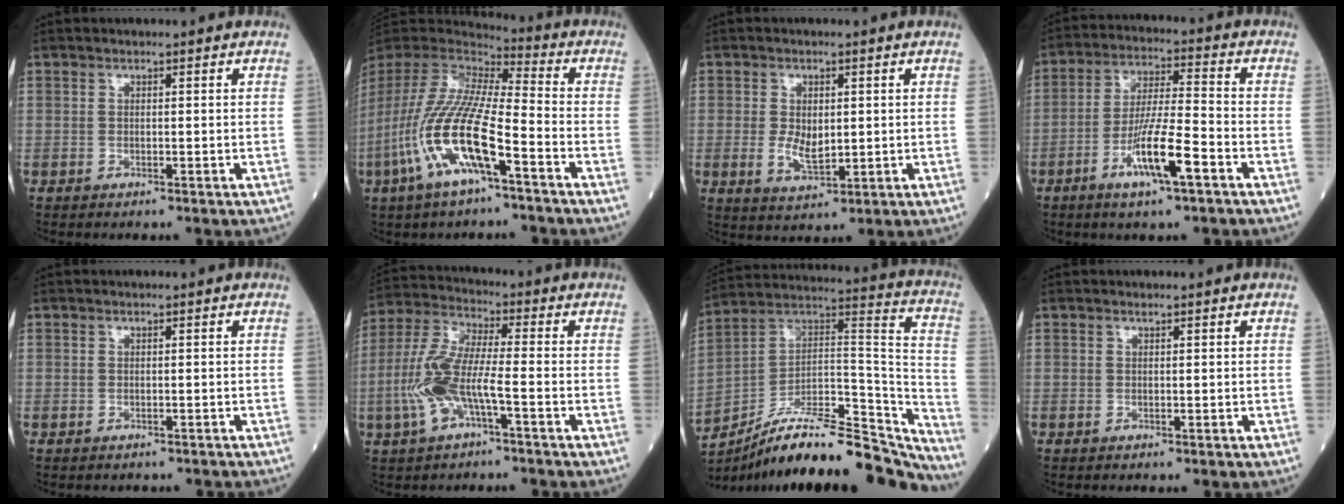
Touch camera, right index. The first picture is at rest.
{"total": 17.5, "force": [-7.2, 3.2, 15.6], "torque": [-0.346, -0.024, -0.139]}
{"total": 4.8, "force": [0.0, 2.4, 4.2], "torque": [-0.074, -0.006, 0.007]}
{"total": 10.3, "force": [-4.7, 0.8, 9.1], "torque": [-0.172, -0.007, -0.087]}
{"total": 1.6, "force": [-1.4, 0.7, 0.2], "torque": [-0.006, 0.000, -0.018]}
{"total": 10.2, "force": [-3.2, 2.2, 9.5], "torque": [-0.221, 0.010, -0.063]}
{"total": 27.4, "force": [-23.6, 5.6, 12.7], "torque": [-0.155, 0.036, -0.361]}
{"total": 0.0}